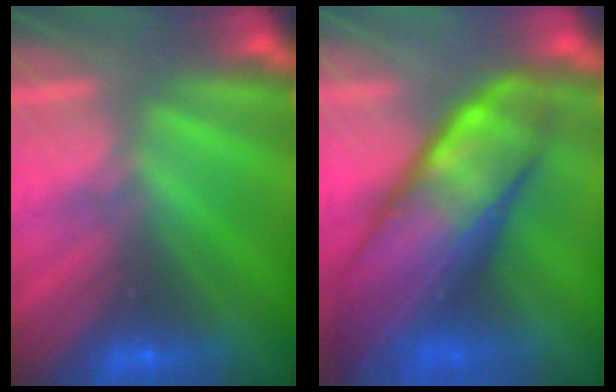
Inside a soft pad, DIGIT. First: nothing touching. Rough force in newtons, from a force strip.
{"total": 11.2}